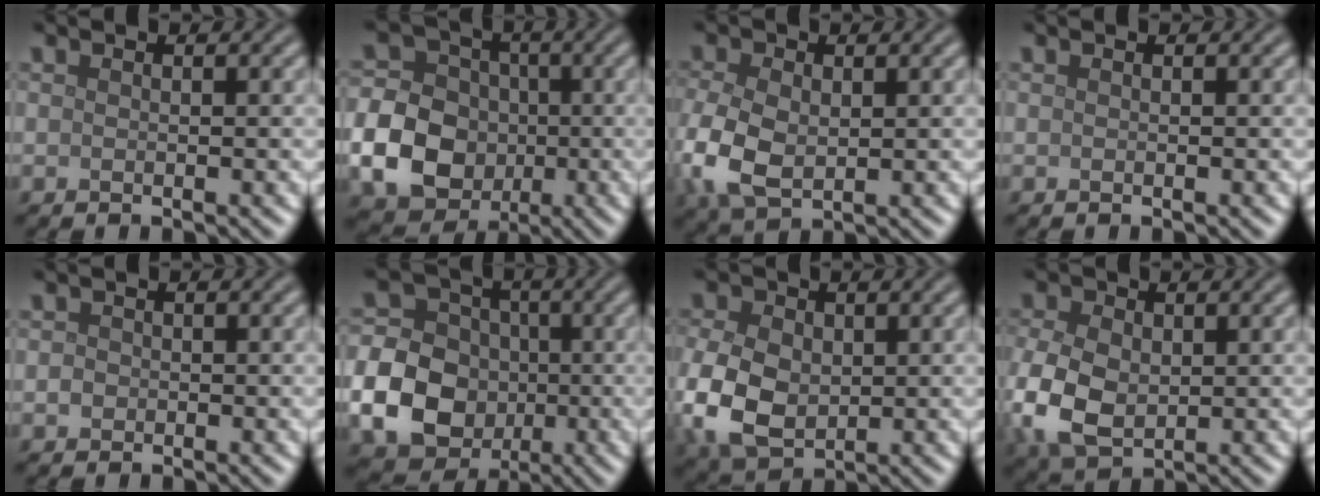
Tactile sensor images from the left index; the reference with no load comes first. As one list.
[{"total": 9.2, "force": [-2.1, 7.7, 4.5], "torque": [-0.086, -0.009, -0.057]}, {"total": 6.1, "force": [-0.9, 4.1, 4.4], "torque": [-0.117, -0.007, -0.019]}, {"total": 0.0}, {"total": 0.8, "force": [-0.2, 0.8, 0.2], "torque": [-0.002, -0.002, -0.006]}, {"total": 10.6, "force": [-2.3, 9.1, 5.0], "torque": [-0.096, -0.022, -0.065]}, {"total": 7.9, "force": [-0.8, 5.6, 5.5], "torque": [-0.142, -0.004, -0.022]}, {"total": 7.1, "force": [-0.9, 4.9, 5.1], "torque": [-0.132, -0.006, -0.019]}]